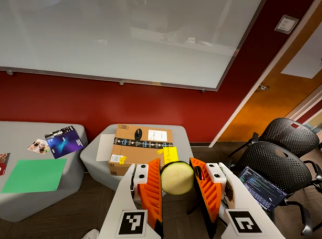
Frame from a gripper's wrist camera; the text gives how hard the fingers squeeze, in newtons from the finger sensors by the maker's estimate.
{"total": 10.3, "left": 10.7, "right": 10.0}